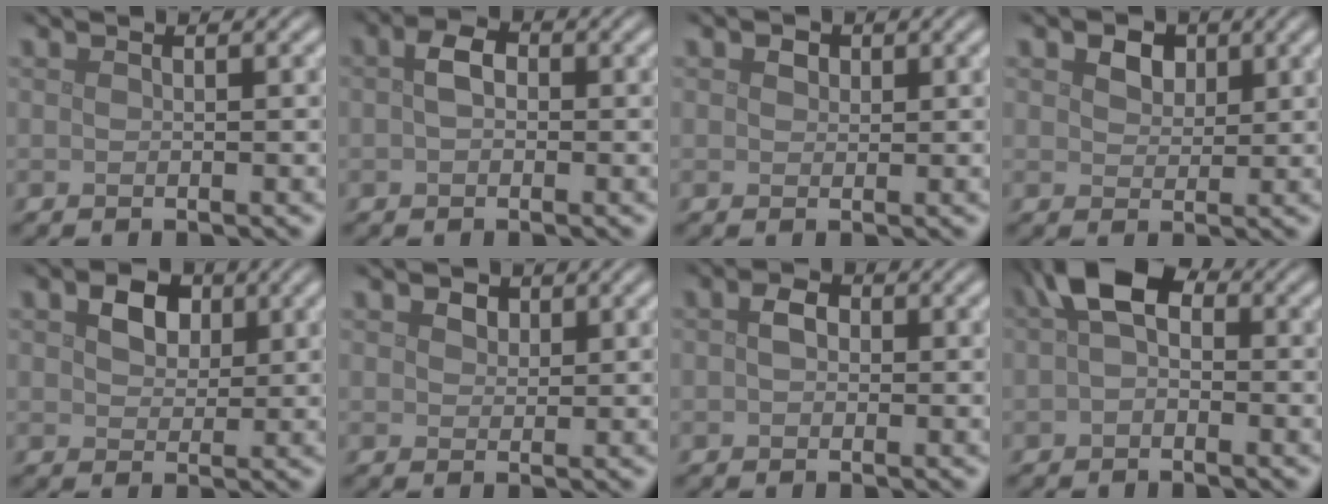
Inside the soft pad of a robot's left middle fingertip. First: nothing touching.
{"total": 2.2, "force": [0.2, 1.5, 1.7], "torque": [-0.029, 0.005, -0.004]}
{"total": 1.2, "force": [0.5, 0.9, 0.5], "torque": [-0.008, 0.002, 0.006]}
{"total": 2.5, "force": [1.3, 1.7, 1.2], "torque": [-0.024, -0.001, 0.018]}
{"total": 3.0, "force": [1.2, 2.2, 1.7], "torque": [-0.035, 0.005, 0.014]}
{"total": 1.5, "force": [0.9, 1.0, 0.6], "torque": [-0.010, 0.001, 0.014]}
{"total": 1.8, "force": [0.1, 1.3, 1.2], "torque": [-0.021, 0.003, -0.005]}
{"total": 4.4, "force": [0.8, 2.7, 3.3], "torque": [-0.052, 0.014, 0.001]}